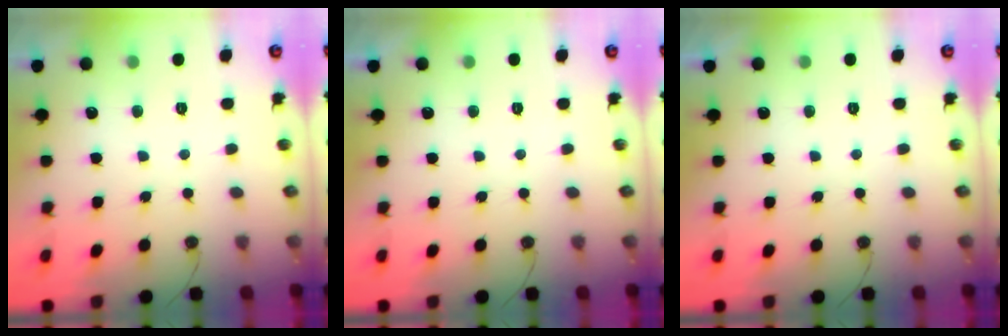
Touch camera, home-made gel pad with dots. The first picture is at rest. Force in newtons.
{"total": 0.0}
{"total": 0.0}